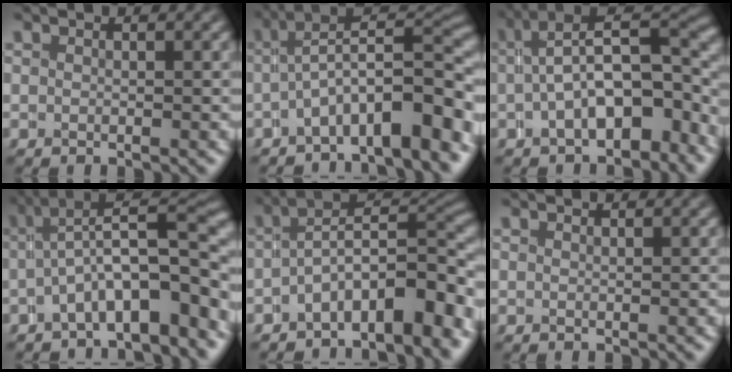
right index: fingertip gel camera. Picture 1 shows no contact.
{"total": 6.9, "force": [-2.0, 2.4, 6.2], "torque": [-0.074, 0.005, -0.036]}
{"total": 7.6, "force": [-0.7, 3.4, 6.7], "torque": [-0.093, -0.002, -0.004]}
{"total": 8.2, "force": [-1.8, 2.8, 7.5], "torque": [-0.096, -0.002, -0.023]}
{"total": 8.3, "force": [-2.2, 4.3, 6.7], "torque": [-0.088, 0.003, -0.045]}
{"total": 0.0}